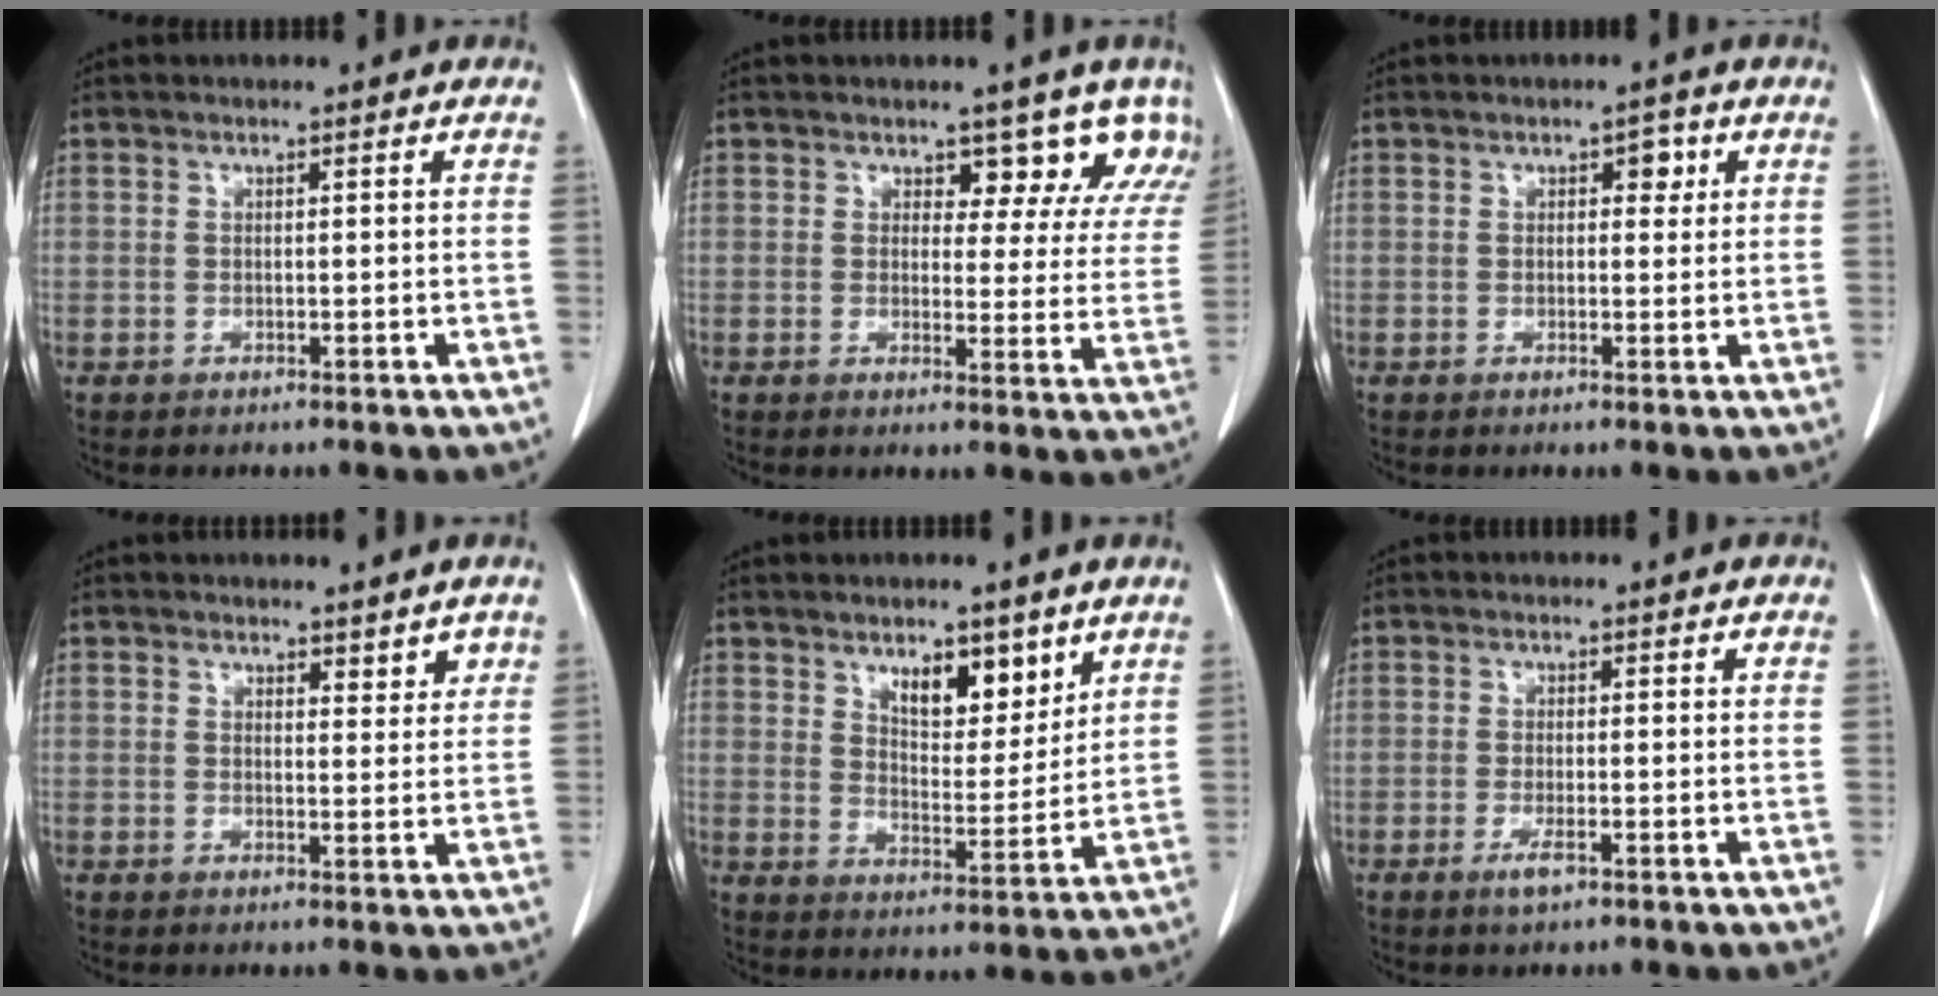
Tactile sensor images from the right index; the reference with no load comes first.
{"total": 8.2, "force": [6.4, 4.4, 2.7], "torque": [0.002, -0.009, 0.051]}
{"total": 2.2, "force": [0.8, 1.3, 1.6], "torque": [-0.016, 0.007, 0.009]}
{"total": 3.0, "force": [2.4, 1.2, 1.2], "torque": [-0.006, -0.006, 0.032]}
{"total": 7.6, "force": [4.6, 2.8, 5.4], "torque": [-0.082, -0.007, 0.077]}
{"total": 2.4, "force": [-1.3, 0.5, 2.0], "torque": [-0.037, -0.003, -0.022]}